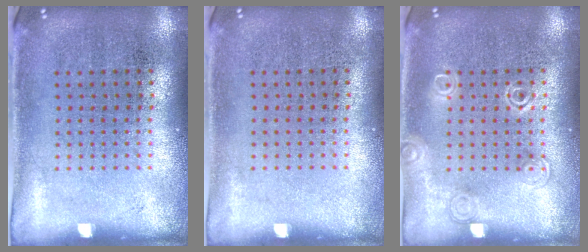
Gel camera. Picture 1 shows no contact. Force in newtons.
{"total": 0.0}
{"total": 1.7, "press": 1.7, "slide": 0.3}